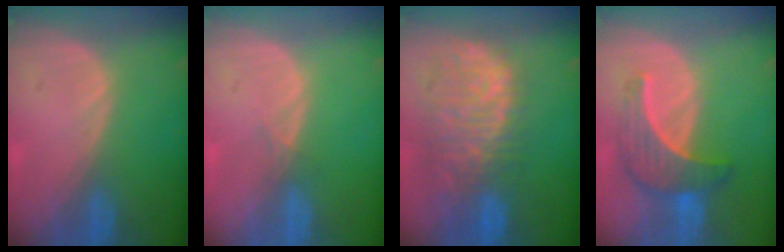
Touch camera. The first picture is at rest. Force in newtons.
{"total": 0.7, "press": 0.7, "slide": 0.2}
{"total": 11.7, "press": 9.8, "slide": 6.4}
{"total": 7.0, "press": 6.9, "slide": 1.4}